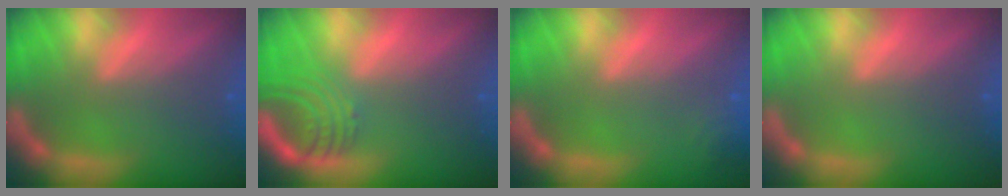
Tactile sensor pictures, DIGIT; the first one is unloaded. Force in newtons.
{"total": 5.5}
{"total": 1.9}
{"total": 0.0}